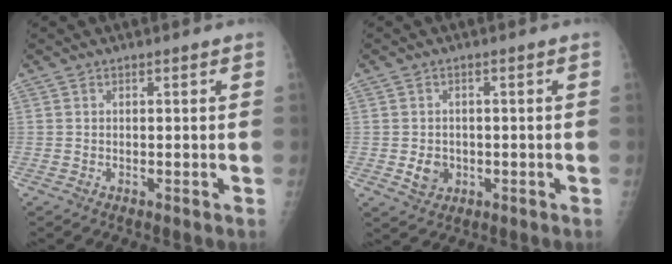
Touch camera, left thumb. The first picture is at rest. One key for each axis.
{"total": 3.7, "fx": -0.8, "fy": 3.2, "fz": 1.7, "tx": -0.013, "ty": 0.003, "tz": -0.004}